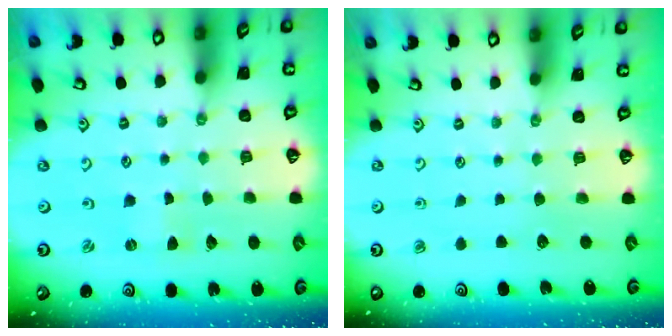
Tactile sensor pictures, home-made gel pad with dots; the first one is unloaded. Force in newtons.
{"total": 0.0}